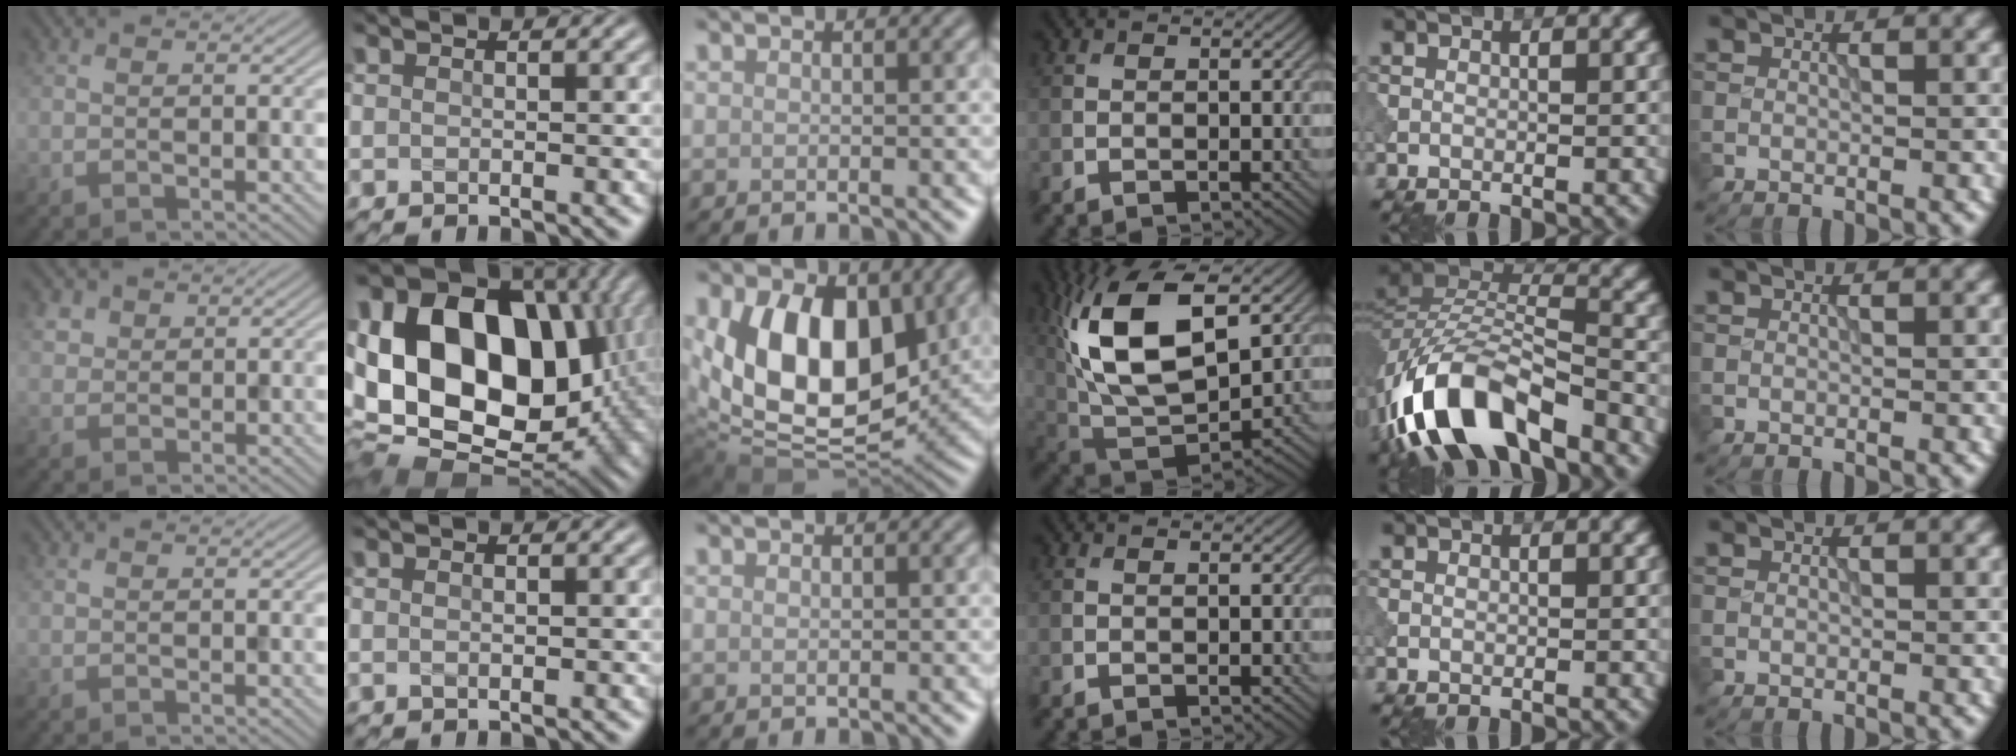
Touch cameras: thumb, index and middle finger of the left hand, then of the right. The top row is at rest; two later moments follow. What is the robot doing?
{"motion": "insert", "object": "peg toy"}